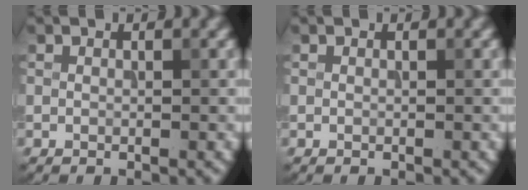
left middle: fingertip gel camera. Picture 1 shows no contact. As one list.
[{"total": 0.0}]